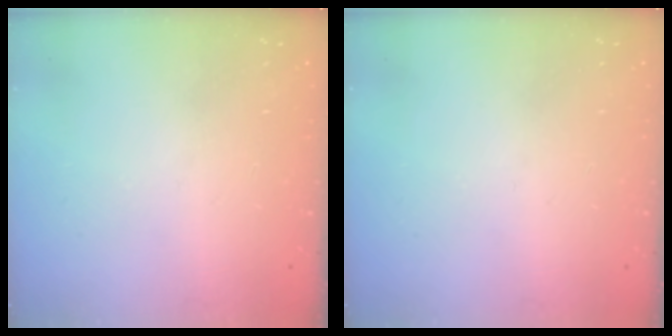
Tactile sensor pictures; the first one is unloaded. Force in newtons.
{"total": 0.0}